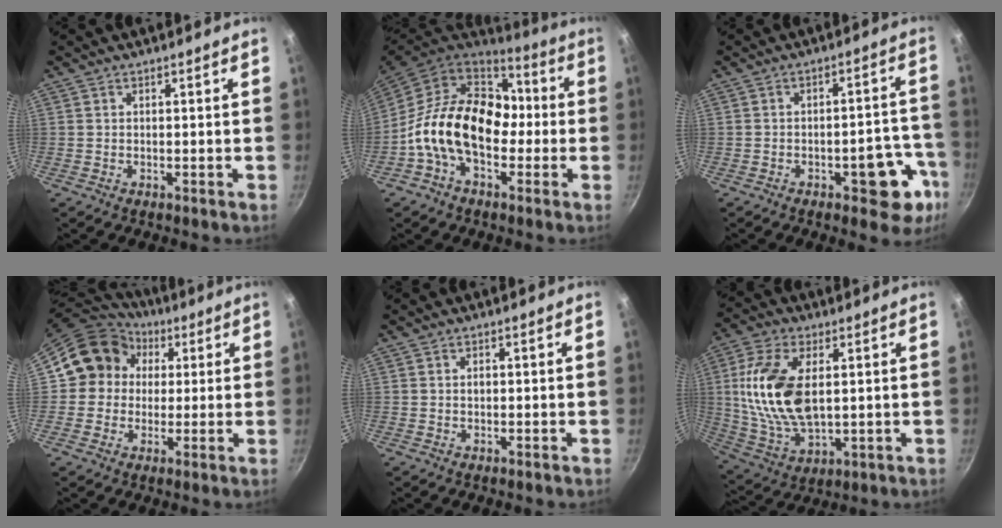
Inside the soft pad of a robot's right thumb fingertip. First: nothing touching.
{"total": 19.4, "force": [-1.9, 13.2, 14.1], "torque": [-0.202, 0.042, -0.050]}
{"total": 10.9, "force": [-5.0, 5.1, 8.2], "torque": [-0.046, 0.040, -0.057]}
{"total": 13.3, "force": [2.7, 12.1, 4.8], "torque": [-0.045, 0.027, 0.028]}
{"total": 0.9, "force": [0.1, 0.7, 0.6], "torque": [-0.010, 0.003, 0.002]}
{"total": 17.2, "force": [2.6, 9.3, 14.3], "torque": [-0.273, -0.006, 0.057]}